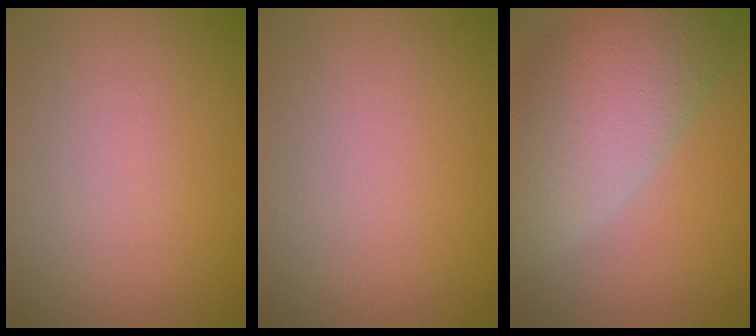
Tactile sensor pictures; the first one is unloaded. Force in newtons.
{"total": 0.0}
{"total": 10.7, "press": 10.7, "slide": 0.8}